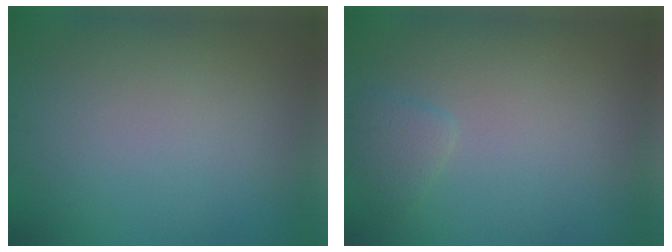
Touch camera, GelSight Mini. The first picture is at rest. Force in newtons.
{"total": 1.2, "press": 1.2, "slide": 0.1}